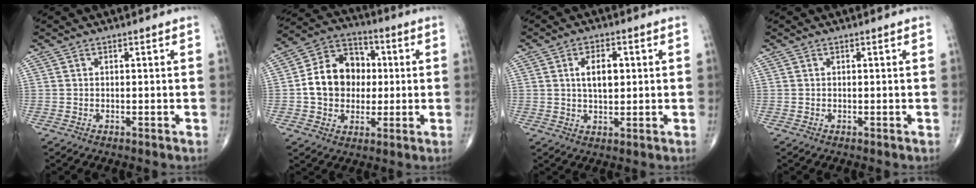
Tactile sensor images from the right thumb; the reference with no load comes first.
{"total": 13.9, "force": [0.1, 11.3, 8.2], "torque": [-0.102, 0.027, -0.003]}
{"total": 5.9, "force": [1.1, 3.2, 4.9], "torque": [-0.071, -0.001, 0.017]}
{"total": 0.0}